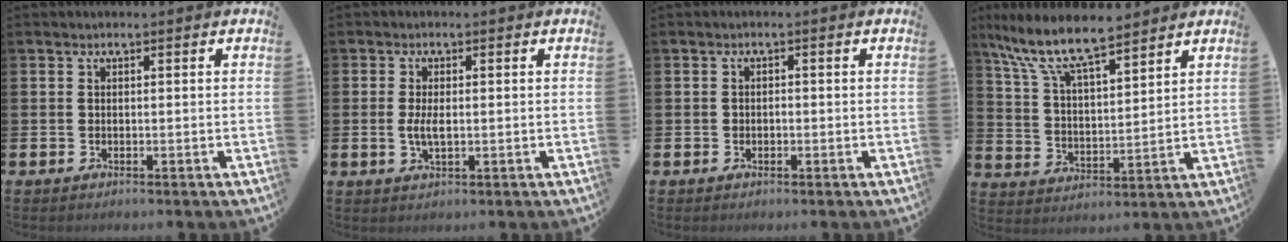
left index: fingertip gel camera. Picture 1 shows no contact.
{"total": 2.7, "force": [0.0, 1.2, 2.5], "torque": [-0.044, 0.002, -0.002]}
{"total": 0.7, "force": [-0.3, 0.6, 0.2], "torque": [-0.009, 0.005, -0.006]}
{"total": 9.8, "force": [8.3, 2.4, 4.6], "torque": [-0.124, -0.039, 0.148]}